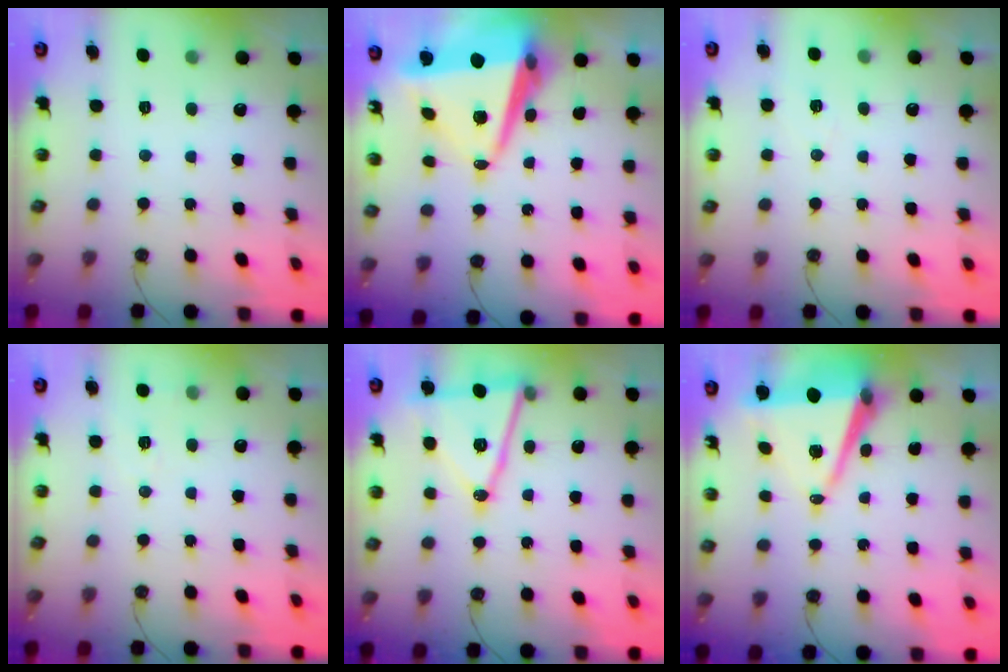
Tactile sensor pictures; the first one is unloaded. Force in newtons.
{"total": 12.9, "press": 12.5, "slide": 3.0}
{"total": 5.6, "press": 5.2, "slide": 2.1}
{"total": 6.7, "press": 5.1, "slide": 4.4}
{"total": 15.4, "press": 14.9, "slide": 3.8}
{"total": 9.8, "press": 8.9, "slide": 4.1}